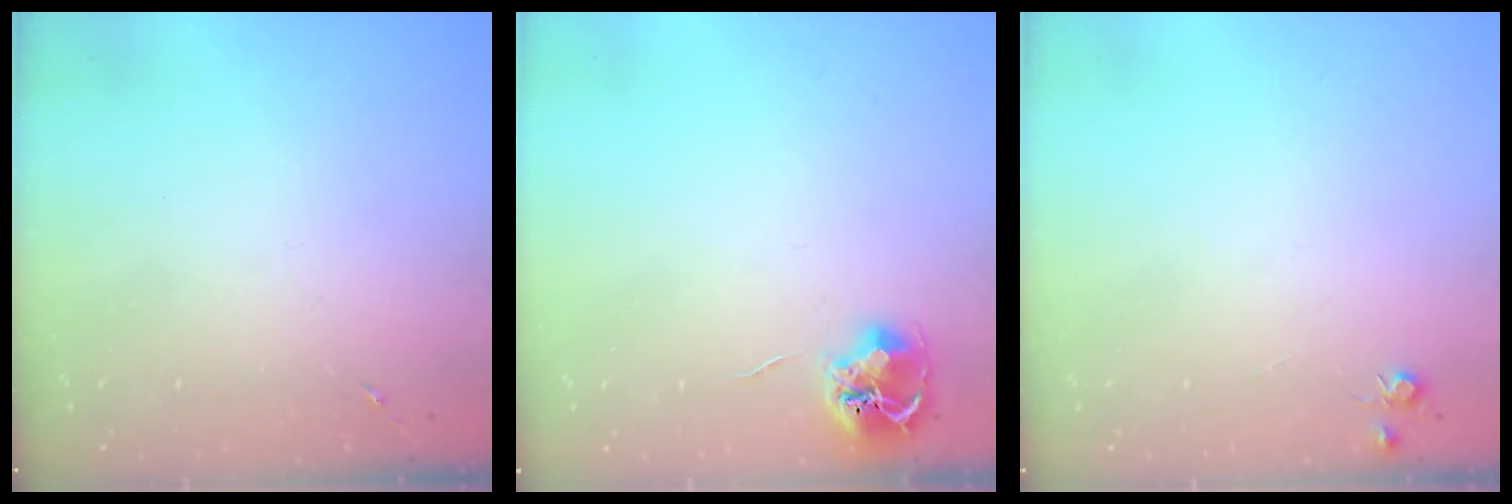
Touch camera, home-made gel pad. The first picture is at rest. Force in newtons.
{"total": 7.6, "press": 7.5, "slide": 0.6}
{"total": 5.4, "press": 5.3, "slide": 0.7}